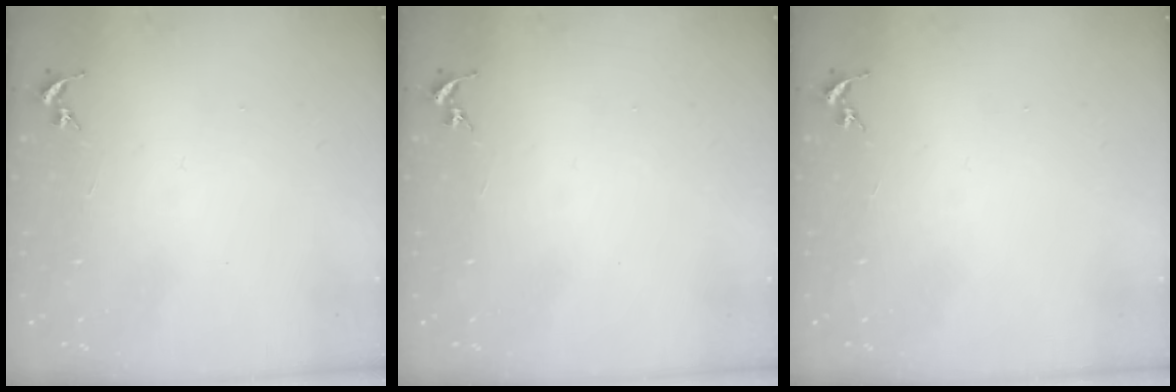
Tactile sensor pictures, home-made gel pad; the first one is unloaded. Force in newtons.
{"total": 0.0}
{"total": 0.0}